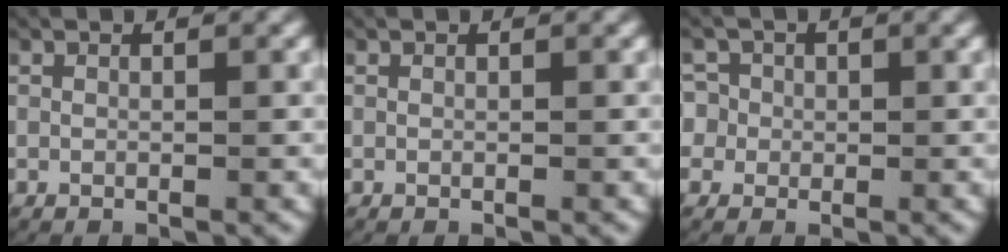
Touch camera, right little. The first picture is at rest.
{"total": 0.0}
{"total": 5.1, "force": [-0.1, 4.9, 1.5], "torque": [-0.051, -0.013, -0.005]}